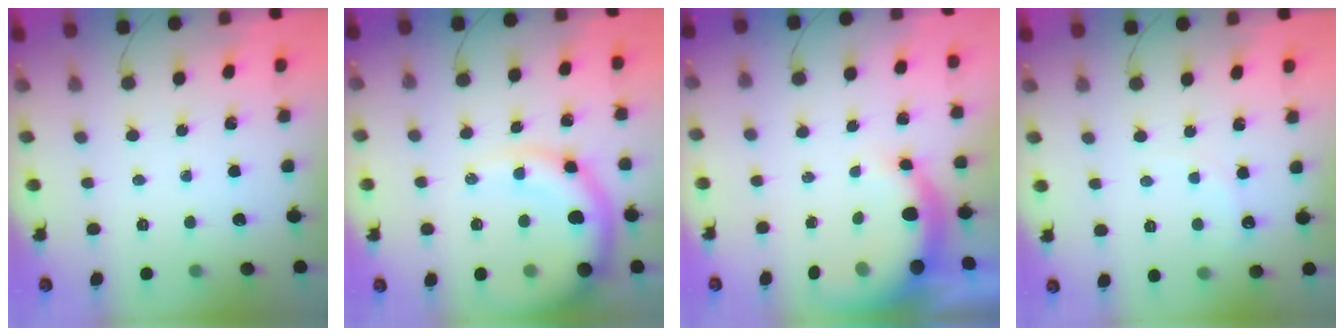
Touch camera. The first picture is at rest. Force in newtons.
{"total": 10.7, "press": 10.3, "slide": 3.0}
{"total": 8.4, "press": 8.3, "slide": 1.4}
{"total": 5.4, "press": 5.2, "slide": 1.5}